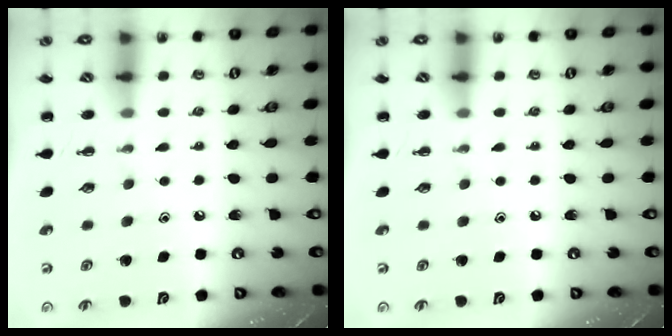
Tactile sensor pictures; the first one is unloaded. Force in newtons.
{"total": 0.0}